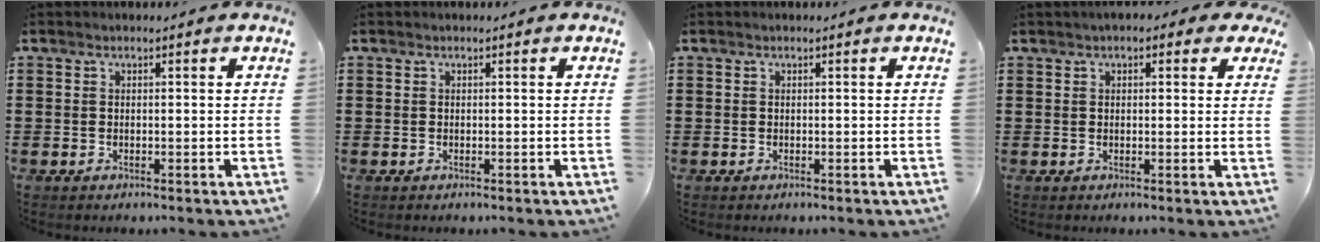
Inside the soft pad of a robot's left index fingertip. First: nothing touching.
{"total": 0.0}
{"total": 0.0}
{"total": 1.9, "force": [1.1, 1.0, 1.2], "torque": [-0.020, 0.006, 0.017]}